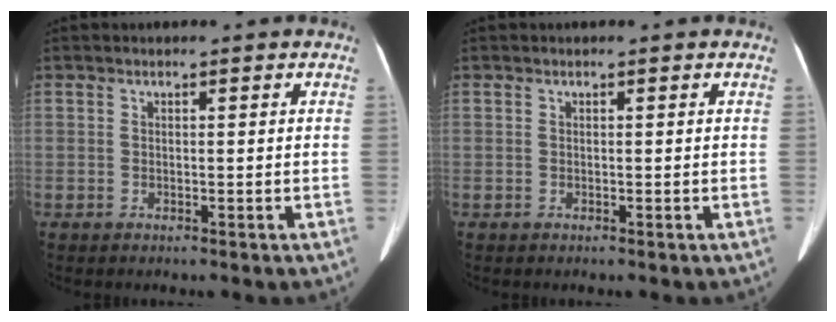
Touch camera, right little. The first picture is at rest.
{"total": 0.0}